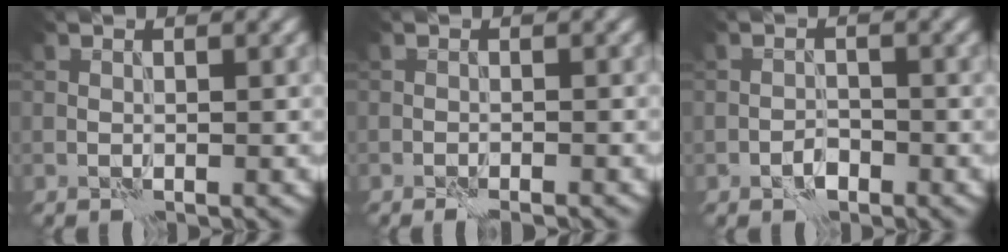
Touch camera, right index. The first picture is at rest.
{"total": 1.6, "force": [-1.4, 0.1, 0.9], "torque": [-0.023, 0.004, -0.022]}
{"total": 1.5, "force": [-1.0, 0.8, 0.7], "torque": [-0.008, 0.006, -0.021]}